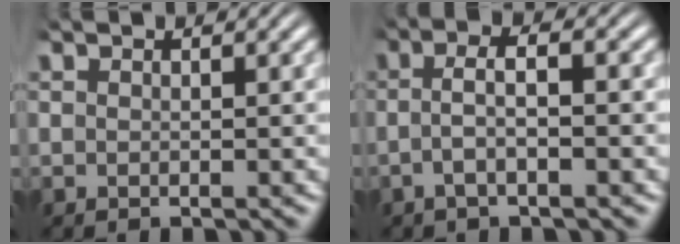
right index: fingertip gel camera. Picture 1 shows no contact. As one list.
[{"total": 3.0, "force": [-0.9, 0.8, 2.8], "torque": [-0.055, 0.000, -0.020]}]